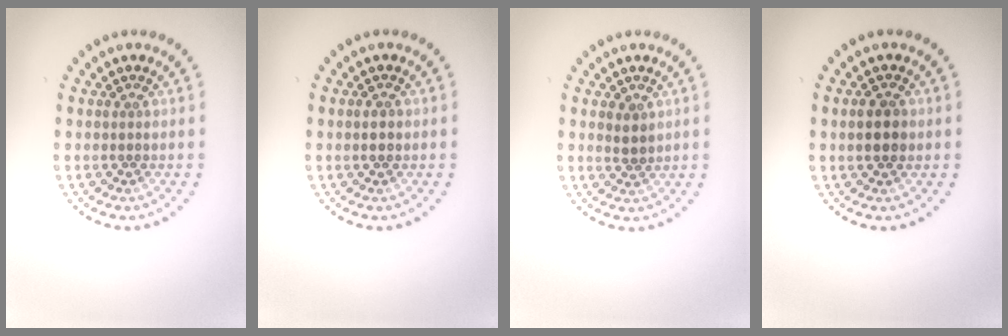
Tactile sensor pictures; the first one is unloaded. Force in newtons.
{"total": 1.0, "press": 1.0, "slide": 0.1}
{"total": 1.1, "press": 0.9, "slide": 0.6}
{"total": 2.5, "press": 2.5, "slide": 0.2}